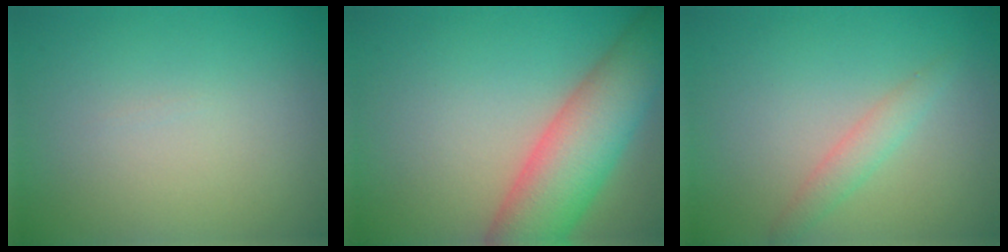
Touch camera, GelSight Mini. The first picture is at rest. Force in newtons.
{"total": 8.6, "press": 8.6, "slide": 0.3}
{"total": 1.6, "press": 1.6, "slide": 0.2}